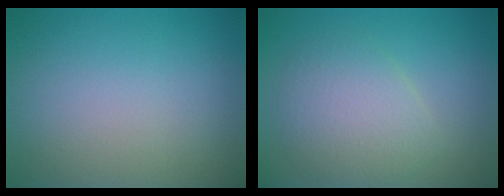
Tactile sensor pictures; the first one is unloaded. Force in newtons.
{"total": 4.0, "press": 4.0, "slide": 0.0}